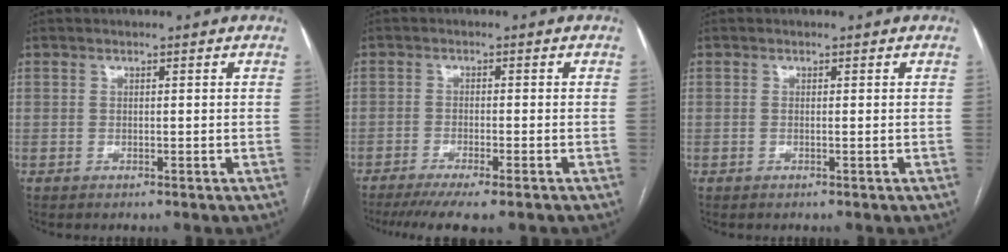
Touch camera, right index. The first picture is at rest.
{"total": 8.6, "force": [-6.7, 0.7, 5.4], "torque": [-0.077, -0.017, -0.103]}
{"total": 0.0}